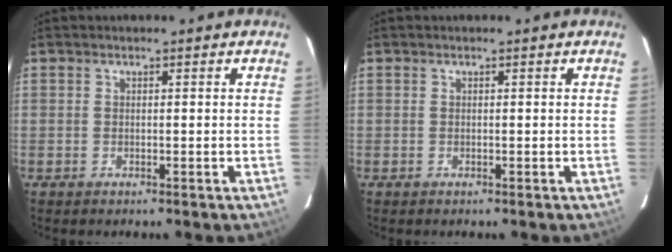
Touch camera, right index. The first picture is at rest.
{"total": 0.0}